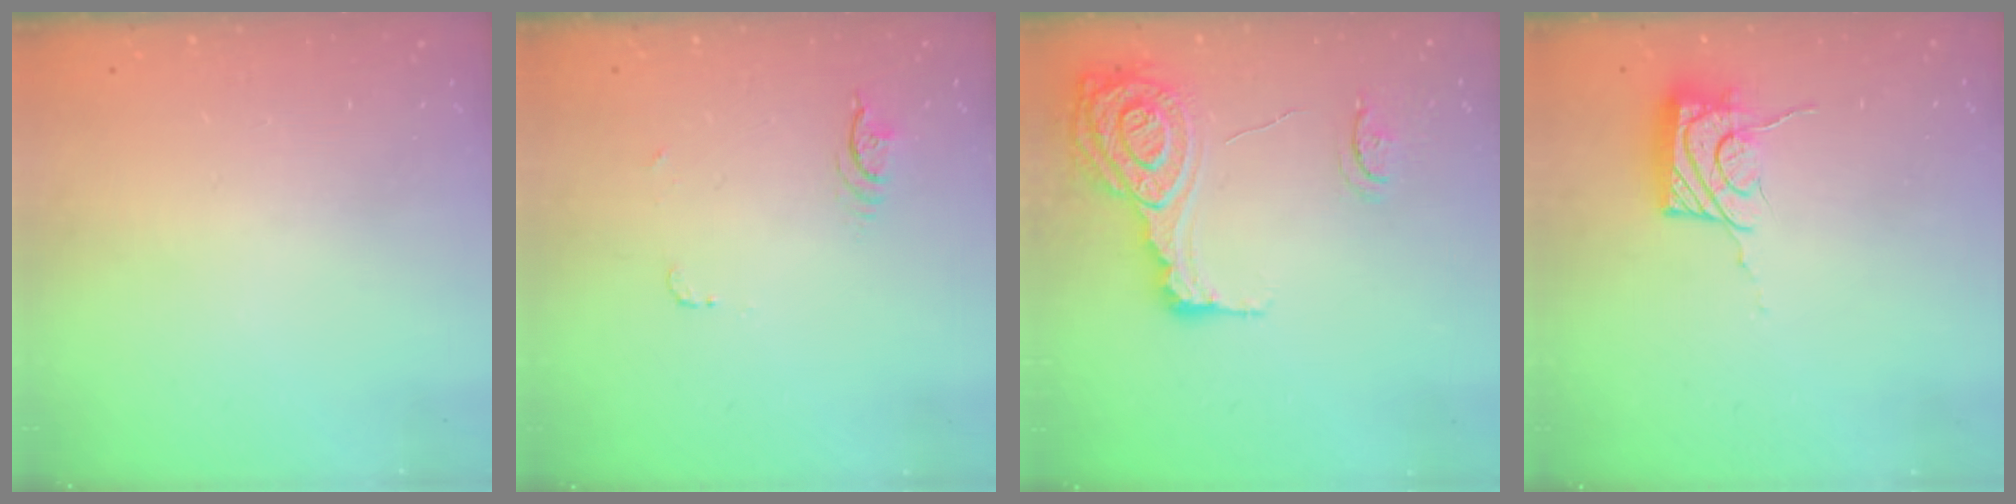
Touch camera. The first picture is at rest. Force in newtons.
{"total": 4.4, "press": 4.1, "slide": 1.6}
{"total": 16.9, "press": 16.8, "slide": 1.4}
{"total": 12.2, "press": 12.0, "slide": 1.8}